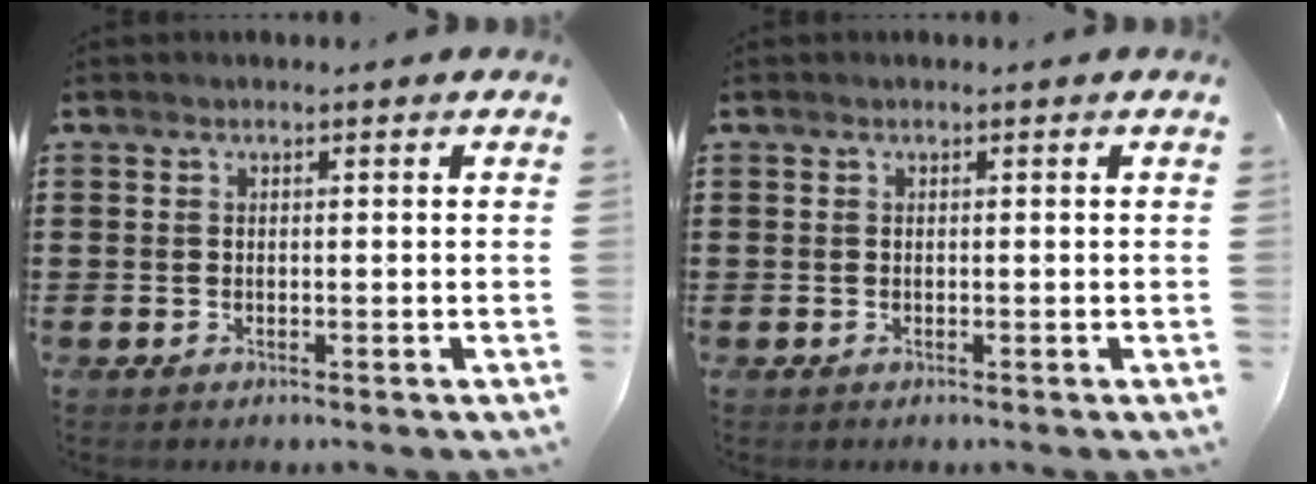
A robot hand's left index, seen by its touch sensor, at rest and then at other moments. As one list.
[{"total": 0.0}]